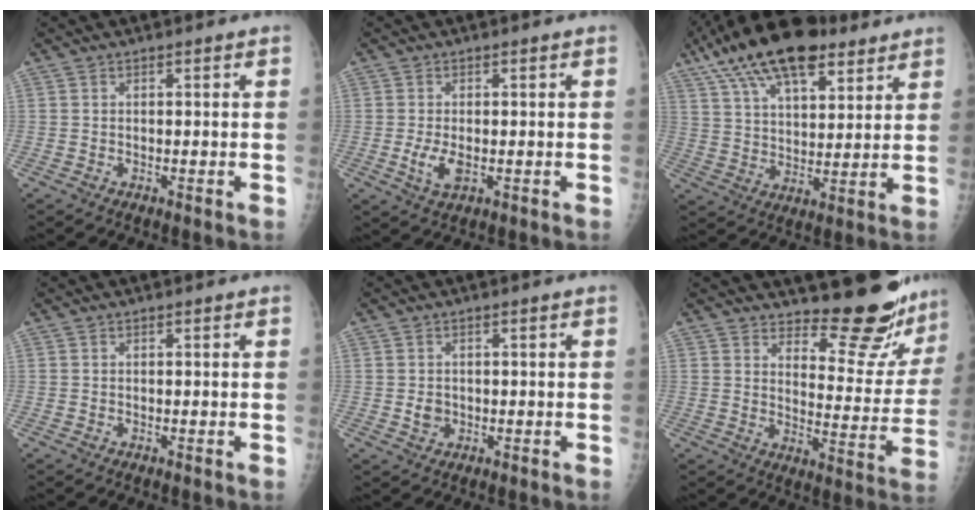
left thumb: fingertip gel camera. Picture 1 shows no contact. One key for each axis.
{"total": 3.9, "fx": -0.6, "fy": 2.1, "fz": 3.3, "tx": -0.068, "ty": -0.008, "tz": -0.008}
{"total": 21.3, "fx": 13.7, "fy": 9.4, "fz": 13.4, "tx": -0.222, "ty": -0.011, "tz": 0.233}
{"total": 0.0}
{"total": 2.2, "fx": -0.1, "fy": 2.0, "fz": 1.1, "tx": -0.008, "ty": 0.002, "tz": 0.003}
{"total": 15.1, "fx": 14.3, "fy": 2.8, "fz": 4.0, "tx": -0.015, "ty": -0.154, "tz": 0.181}